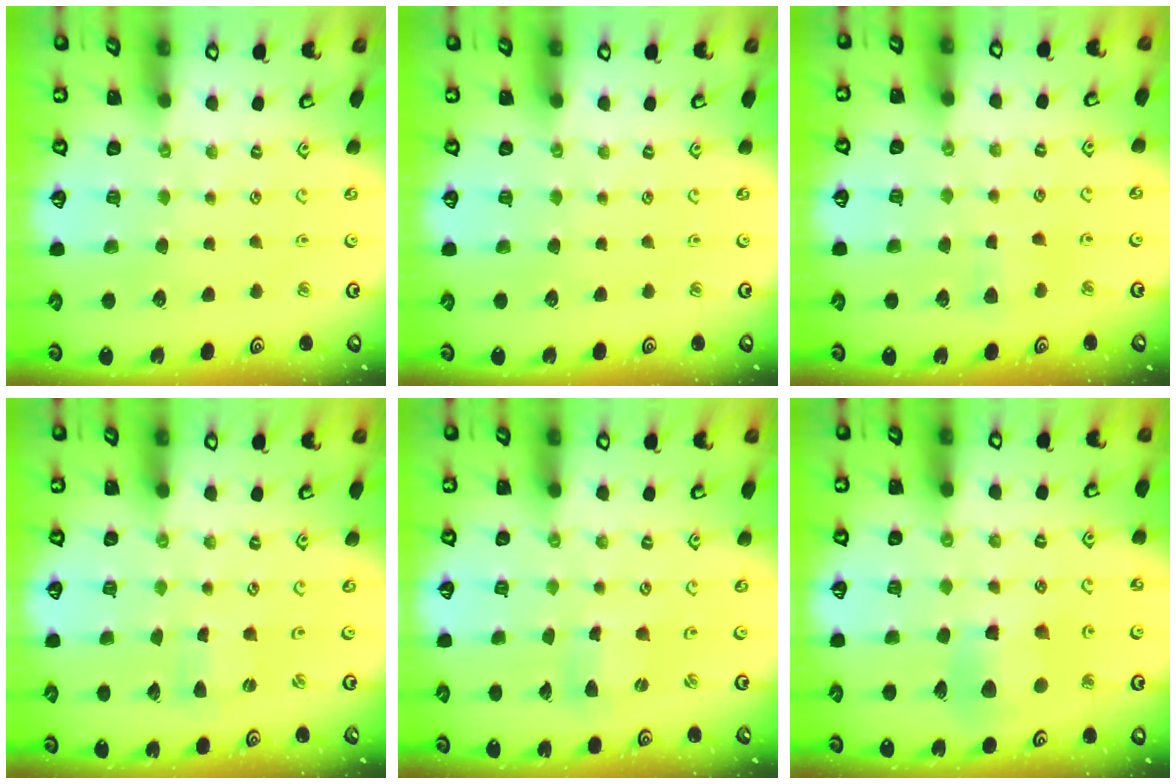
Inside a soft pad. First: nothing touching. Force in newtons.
{"total": 0.0}
{"total": 6.3, "press": 6.3, "slide": 0.7}
{"total": 0.0}
{"total": 3.4, "press": 3.3, "slide": 0.4}
{"total": 9.7, "press": 9.6, "slide": 1.4}